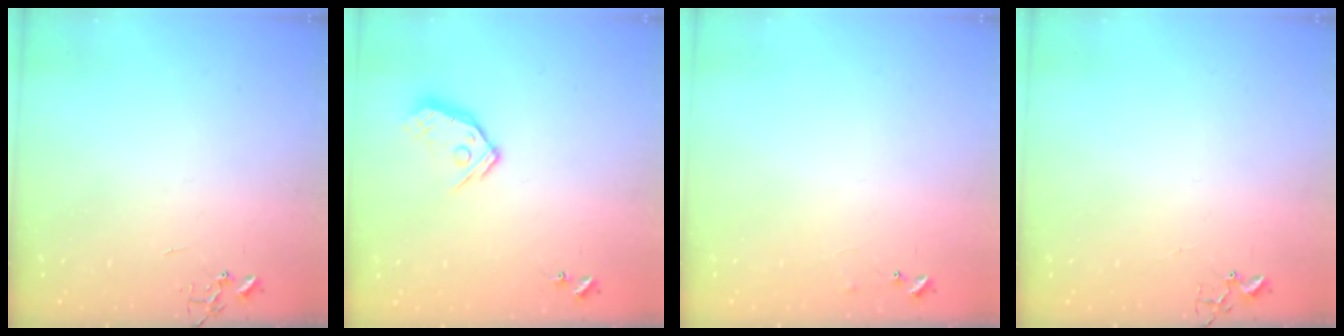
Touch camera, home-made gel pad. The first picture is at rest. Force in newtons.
{"total": 9.9, "press": 9.9, "slide": 0.8}
{"total": 6.4, "press": 6.3, "slide": 0.5}
{"total": 1.9, "press": 1.9, "slide": 0.2}